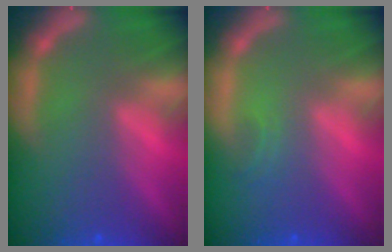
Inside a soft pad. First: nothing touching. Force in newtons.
{"total": 0.9}